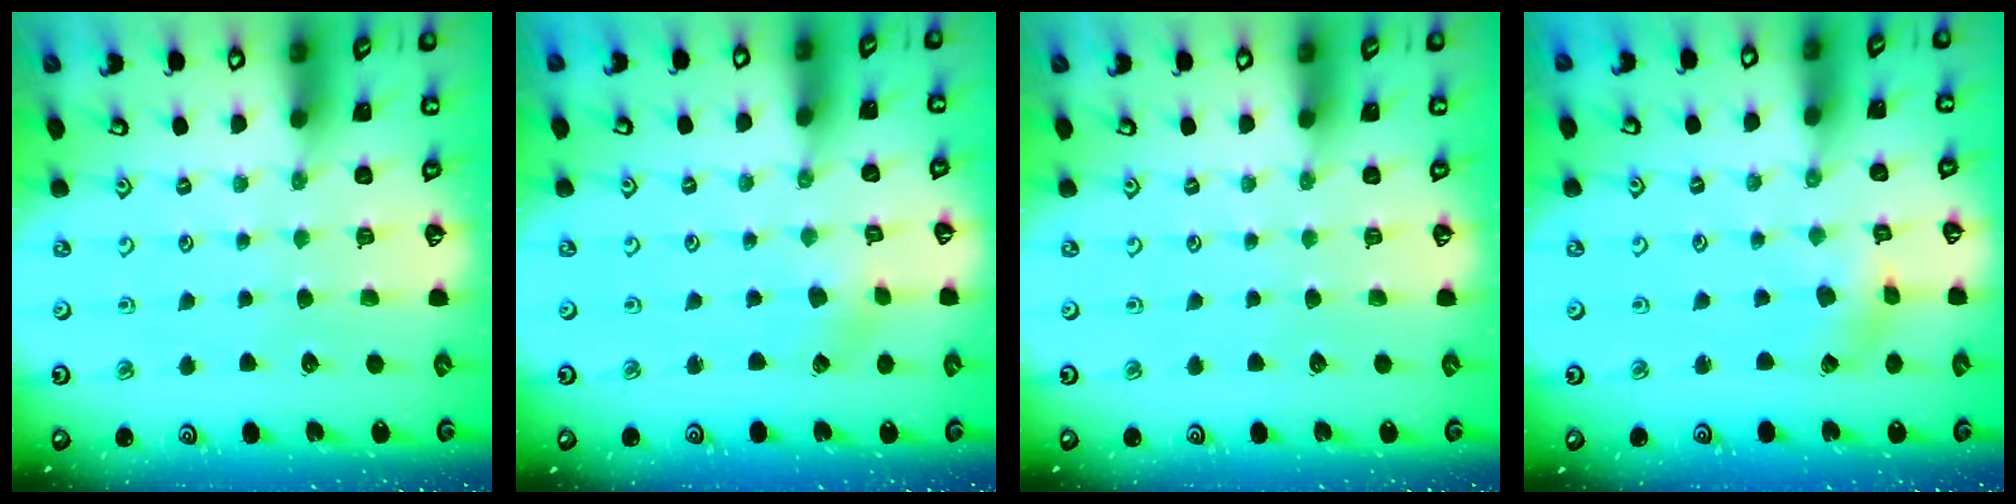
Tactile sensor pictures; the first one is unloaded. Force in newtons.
{"total": 2.0, "press": 2.0, "slide": 0.3}
{"total": 0.0}
{"total": 1.7, "press": 1.7, "slide": 0.2}